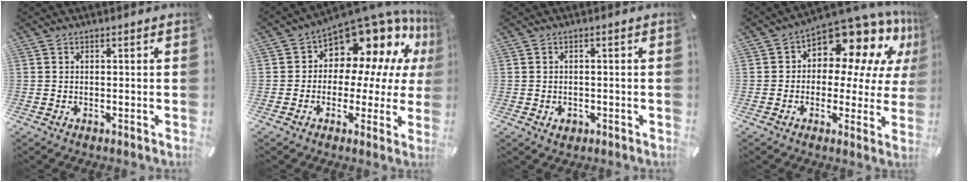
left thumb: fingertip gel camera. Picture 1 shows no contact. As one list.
[{"total": 12.7, "force": [8.1, 7.6, 6.1], "torque": [-0.093, -0.082, 0.142]}, {"total": 2.0, "force": [-0.8, 1.7, 0.8], "torque": [-0.014, 0.003, -0.016]}, {"total": 12.1, "force": [7.5, 6.7, 6.7], "torque": [-0.106, -0.068, 0.131]}]